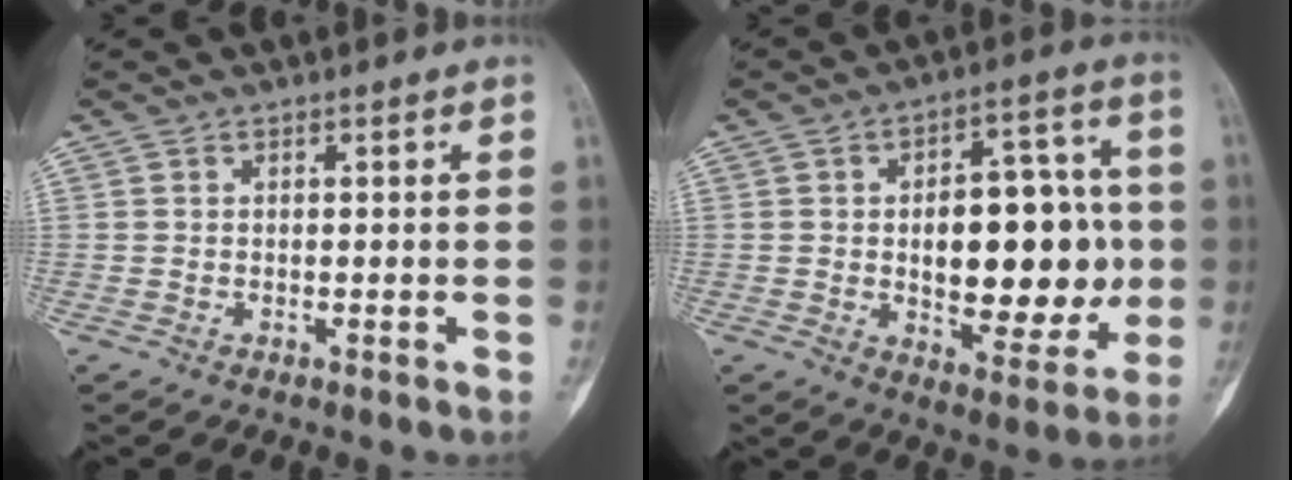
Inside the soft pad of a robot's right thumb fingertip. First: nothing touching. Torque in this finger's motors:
{"motor_torque": [1.10, 1.18, 0.20, 0.04, 0.39]}